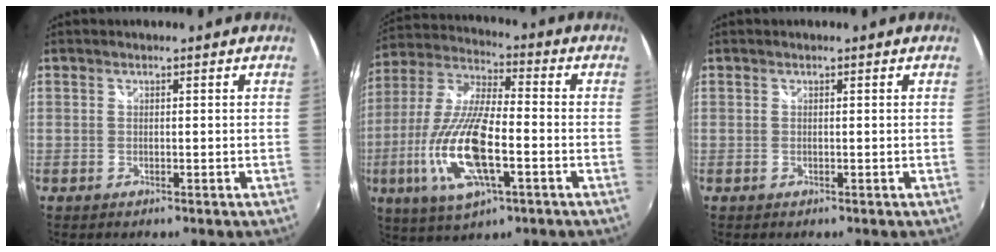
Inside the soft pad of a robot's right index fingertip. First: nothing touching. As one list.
[{"total": 18.0, "force": [-5.6, 5.7, 16.1], "torque": [-0.338, -0.018, -0.107]}, {"total": 0.0}]